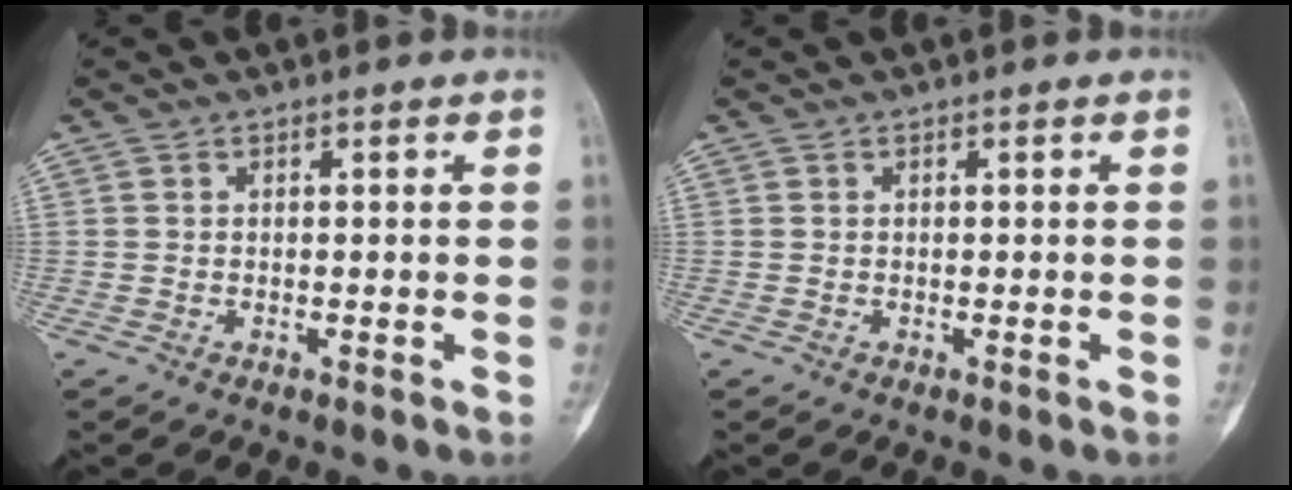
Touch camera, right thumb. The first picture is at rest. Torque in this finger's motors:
{"motor_torque": [0.00, 0.00, -0.02, -0.02, 0.00]}